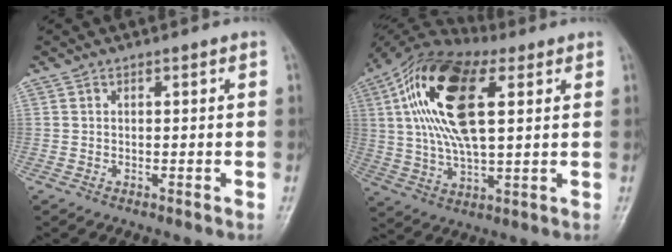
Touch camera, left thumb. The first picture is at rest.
{"total": 19.5, "force": [5.9, 8.5, 16.6], "torque": [-0.321, 0.011, 0.099]}